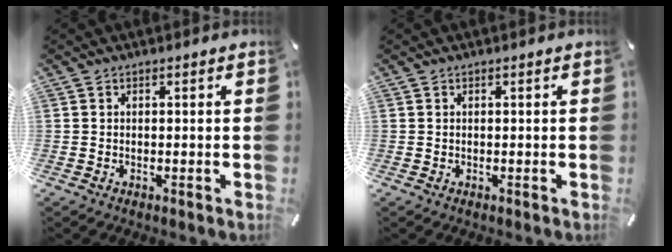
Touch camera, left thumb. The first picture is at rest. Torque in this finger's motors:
{"motor_torque": [0.00, 0.00, -0.01, 0.01, 0.00]}